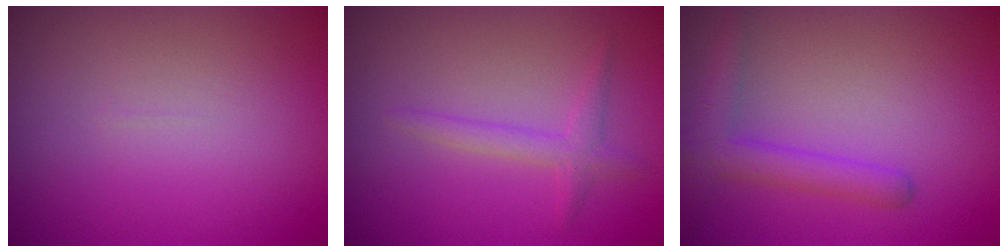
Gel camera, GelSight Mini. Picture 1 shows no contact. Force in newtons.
{"total": 1.8, "press": 1.7, "slide": 0.1}
{"total": 3.0, "press": 3.0, "slide": 0.2}